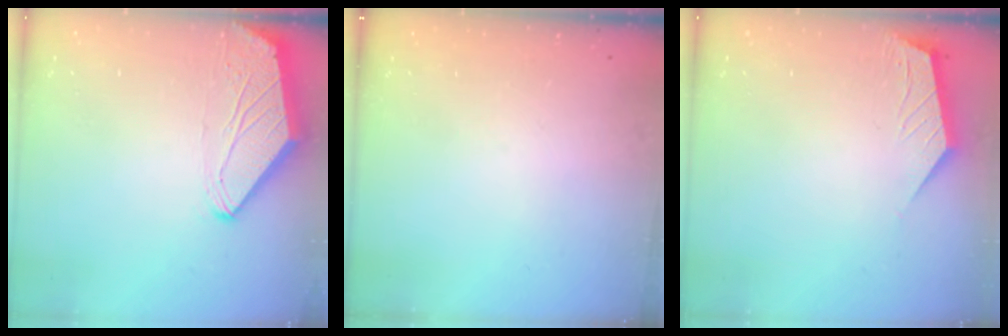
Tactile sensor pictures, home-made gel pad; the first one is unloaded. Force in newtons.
{"total": 0.0}
{"total": 2.1, "press": 2.0, "slide": 0.4}